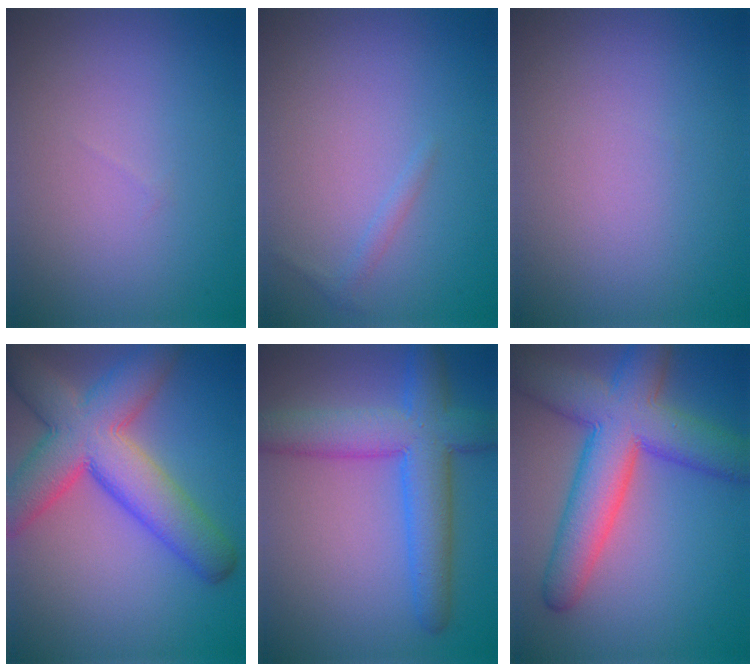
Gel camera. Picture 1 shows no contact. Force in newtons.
{"total": 0.8, "press": 0.8, "slide": 0.0}
{"total": 0.0}
{"total": 9.8, "press": 9.8, "slide": 0.5}
{"total": 7.6, "press": 7.6, "slide": 0.2}
{"total": 9.9, "press": 9.8, "slide": 0.5}